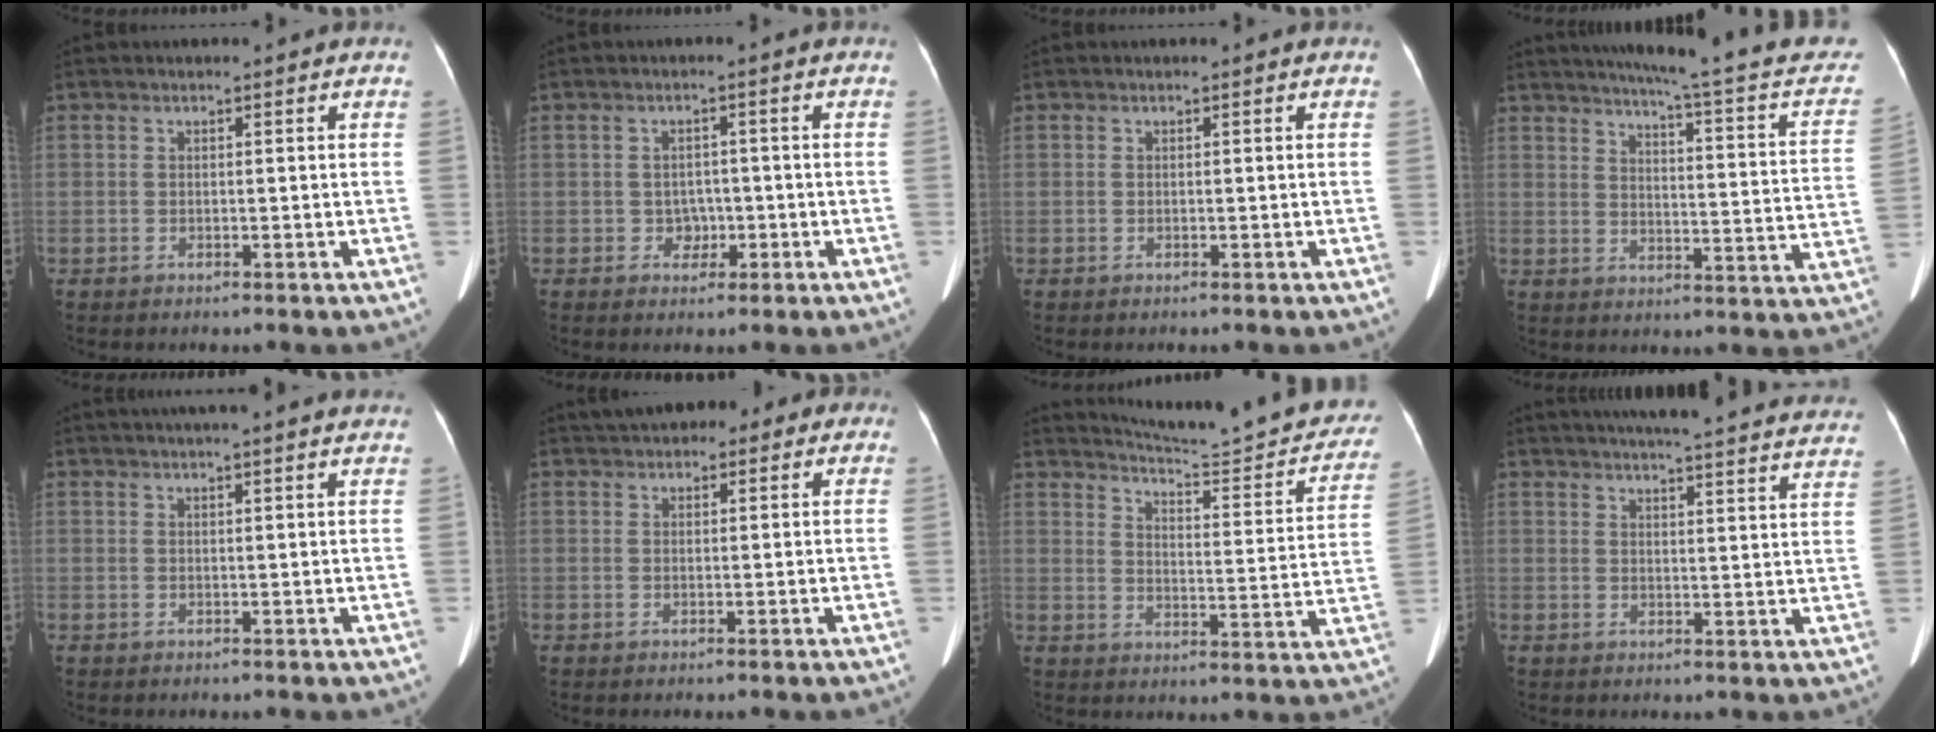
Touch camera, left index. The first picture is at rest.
{"total": 2.3, "force": [-0.8, 2.0, 0.9], "torque": [-0.007, 0.007, -0.009]}
{"total": 0.0}
{"total": 21.8, "force": [18.4, 1.2, 11.6], "torque": [-0.151, -0.037, 0.212]}
{"total": 10.0, "force": [8.7, 0.1, 4.8], "torque": [-0.067, 0.029, 0.096]}
{"total": 6.6, "force": [4.5, 3.7, 3.1], "torque": [-0.032, 0.038, 0.060]}
{"total": 21.5, "force": [19.8, 1.7, 8.1], "torque": [-0.103, -0.070, 0.241]}
{"total": 29.8, "force": [27.8, 2.7, 10.5], "torque": [-0.154, -0.053, 0.320]}